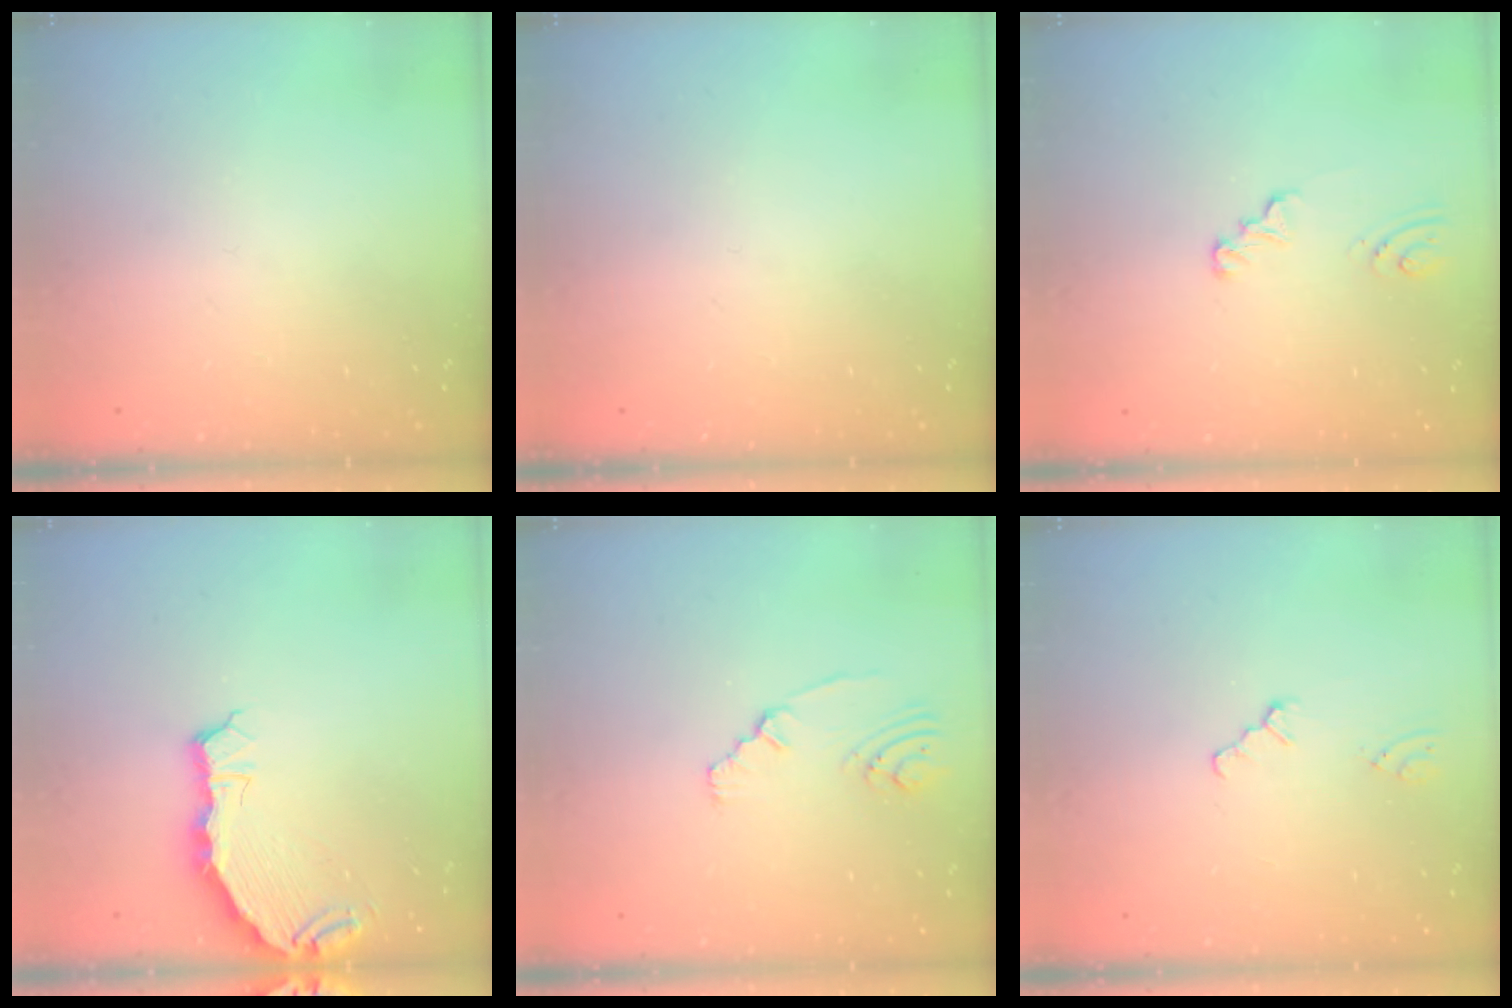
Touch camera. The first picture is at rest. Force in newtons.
{"total": 0.0}
{"total": 2.5, "press": 2.5, "slide": 0.2}
{"total": 7.0, "press": 5.7, "slide": 4.1}
{"total": 2.2, "press": 2.1, "slide": 0.6}
{"total": 0.0}